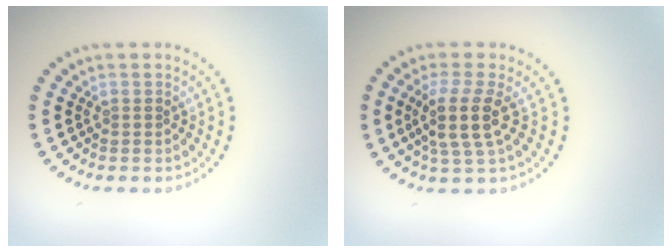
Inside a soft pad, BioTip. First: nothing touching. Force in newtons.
{"total": 3.7, "press": 3.0, "slide": 2.2}